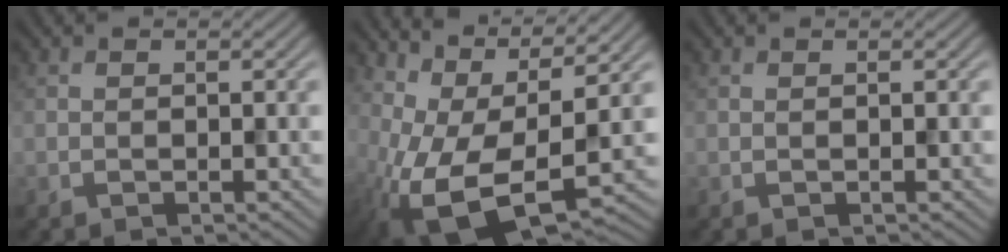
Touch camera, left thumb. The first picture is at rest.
{"total": 13.4, "force": [0.1, 6.7, 11.6], "torque": [-0.235, -0.022, 0.018]}
{"total": 0.0}